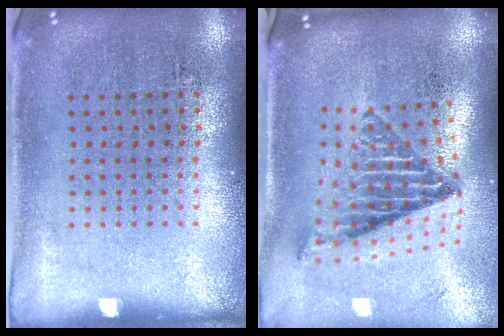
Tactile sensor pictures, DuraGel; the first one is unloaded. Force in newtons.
{"total": 1.8, "press": 1.4, "slide": 1.1}